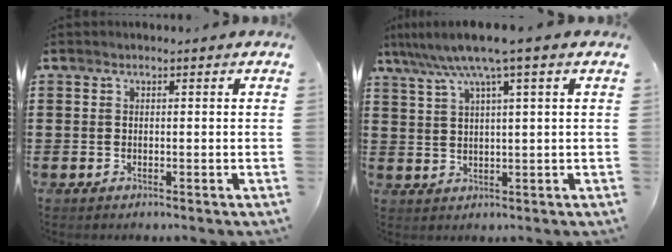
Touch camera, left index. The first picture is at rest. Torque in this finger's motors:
{"motor_torque": [1.41, -0.73, 0.85, 0.15]}